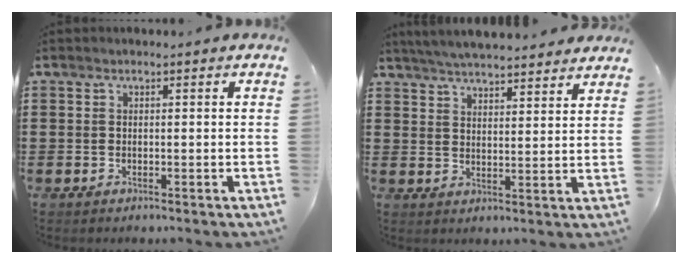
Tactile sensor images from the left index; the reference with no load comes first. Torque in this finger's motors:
{"motor_torque": [1.68, -0.46, 0.75, 0.21]}